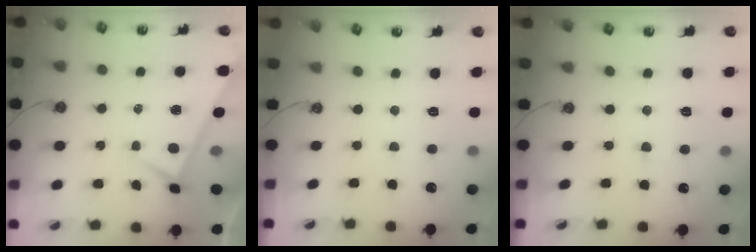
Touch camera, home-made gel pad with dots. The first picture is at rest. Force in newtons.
{"total": 2.5, "press": 2.5, "slide": 0.3}
{"total": 2.3, "press": 2.2, "slide": 0.6}